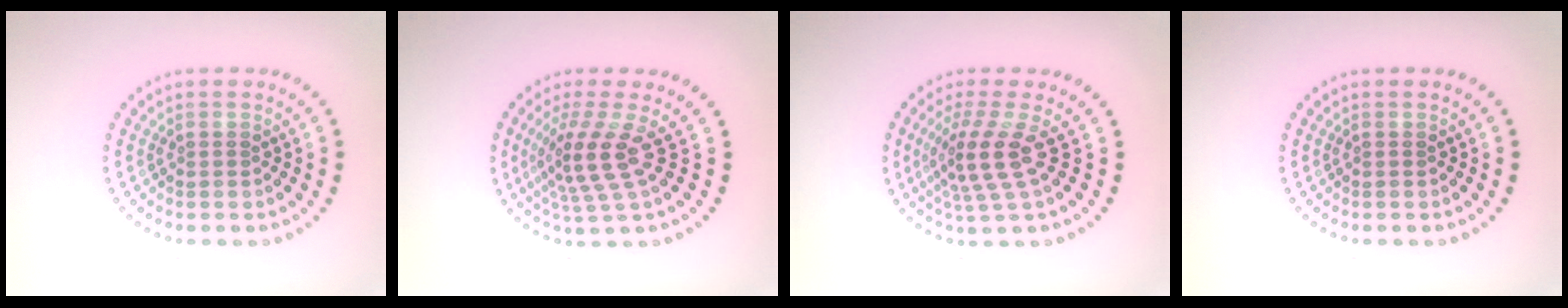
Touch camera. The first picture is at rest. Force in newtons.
{"total": 3.9, "press": 2.7, "slide": 2.8}
{"total": 3.8, "press": 2.7, "slide": 2.7}
{"total": 0.0}